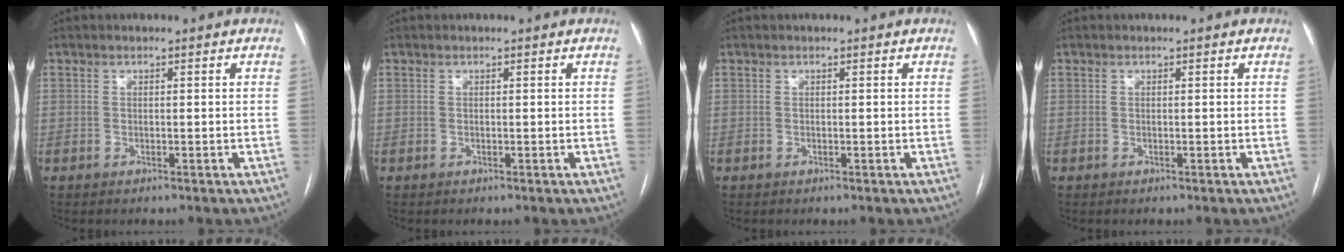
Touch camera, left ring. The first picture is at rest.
{"total": 0.0}
{"total": 0.0}
{"total": 0.0}